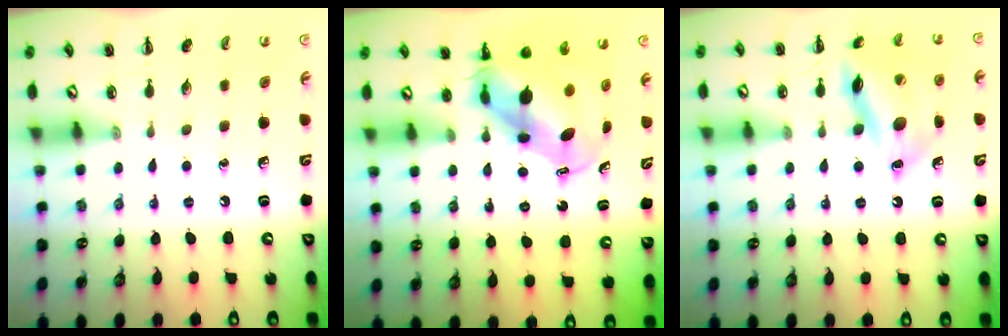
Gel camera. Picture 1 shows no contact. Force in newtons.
{"total": 7.3, "press": 7.0, "slide": 2.1}
{"total": 16.7, "press": 16.6, "slide": 1.7}